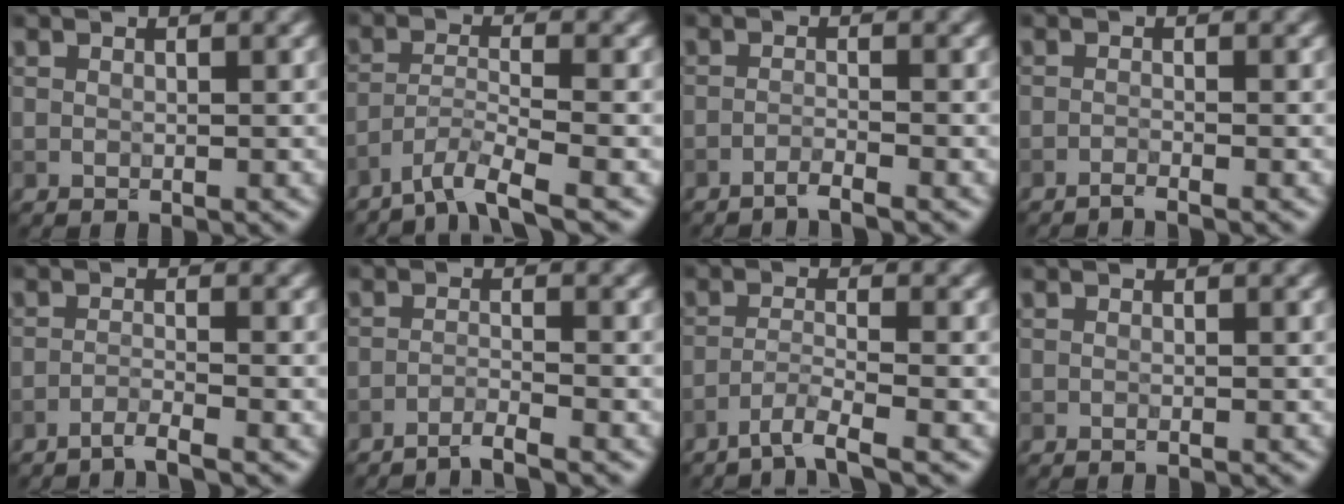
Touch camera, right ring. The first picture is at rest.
{"total": 4.2, "force": [-3.3, 0.4, 2.5], "torque": [-0.046, 0.000, -0.075]}
{"total": 1.4, "force": [-1.2, 0.0, 0.8], "torque": [-0.011, 0.002, -0.032]}
{"total": 1.2, "force": [-1.0, 0.1, 0.6], "torque": [-0.007, -0.002, -0.026]}
{"total": 1.8, "force": [-1.4, 0.0, 1.0], "torque": [-0.014, 0.003, -0.040]}
{"total": 1.9, "force": [-1.6, 0.1, 1.0], "torque": [-0.011, 0.003, -0.045]}
{"total": 2.8, "force": [-2.1, 0.1, 1.8], "torque": [-0.031, 0.001, -0.053]}
{"total": 0.0}